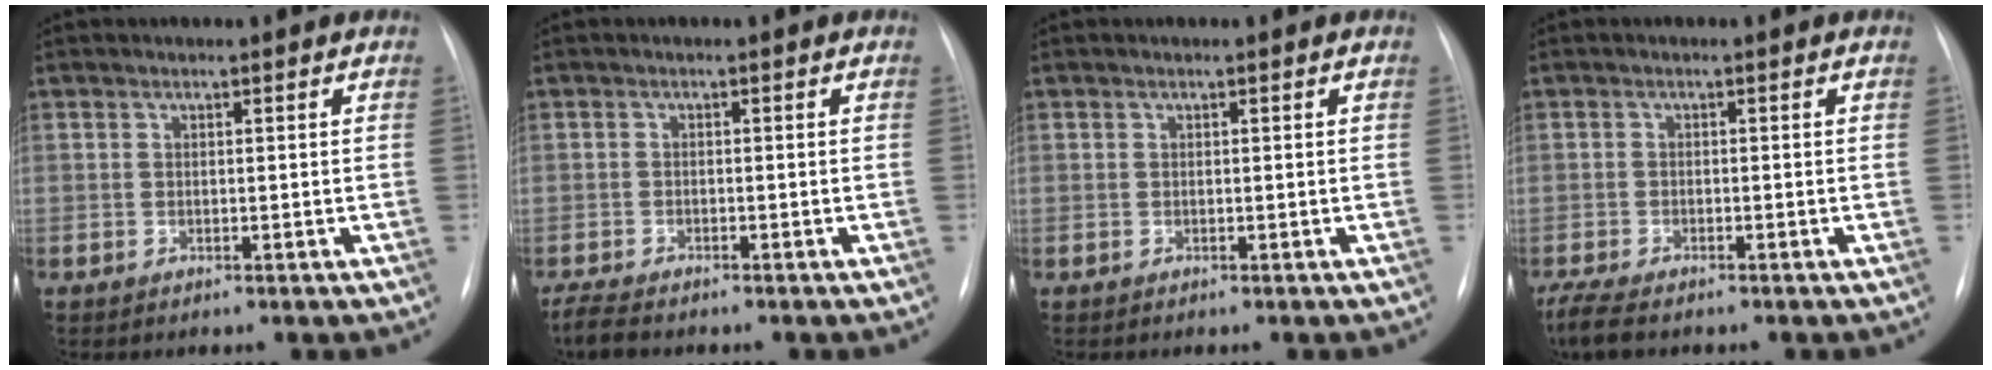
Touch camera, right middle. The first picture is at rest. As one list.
[{"total": 3.6, "force": [-3.1, 0.8, 1.7], "torque": [-0.033, -0.011, -0.050]}, {"total": 0.0}, {"total": 5.6, "force": [-4.5, 1.5, 3.0], "torque": [-0.061, -0.015, -0.073]}]